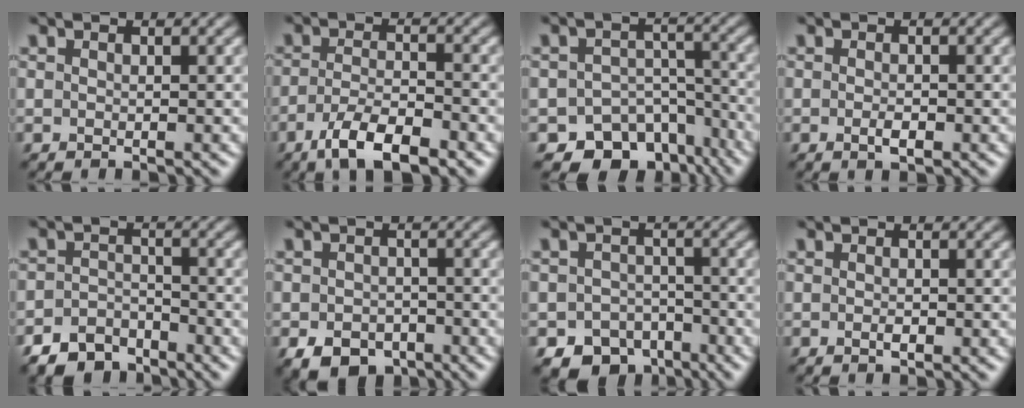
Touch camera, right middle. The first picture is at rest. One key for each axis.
{"total": 5.4, "fx": -3.7, "fy": 1.6, "fz": 3.7, "tx": -0.074, "ty": -0.002, "tz": -0.069}
{"total": 8.9, "fx": -6.6, "fy": 5.5, "fz": 2.4, "tx": -0.009, "ty": -0.008, "tz": -0.085}
{"total": 1.2, "fx": -0.6, "fy": 0.4, "fz": 1.0, "tx": -0.020, "ty": -0.002, "tz": -0.009}
{"total": 4.0, "fx": -3.3, "fy": 2.0, "fz": 0.9, "tx": -0.013, "ty": 0.002, "tz": -0.065}
{"total": 4.2, "fx": -2.6, "fy": 2.8, "fz": 1.8, "tx": -0.031, "ty": -0.008, "tz": -0.046}
{"total": 4.8, "fx": -3.2, "fy": 3.3, "fz": 1.4, "tx": -0.016, "ty": -0.007, "tz": -0.050}
{"total": 0.7, "fx": -0.3, "fy": 0.3, "fz": 0.6, "tx": -0.012, "ty": -0.003, "tz": -0.005}